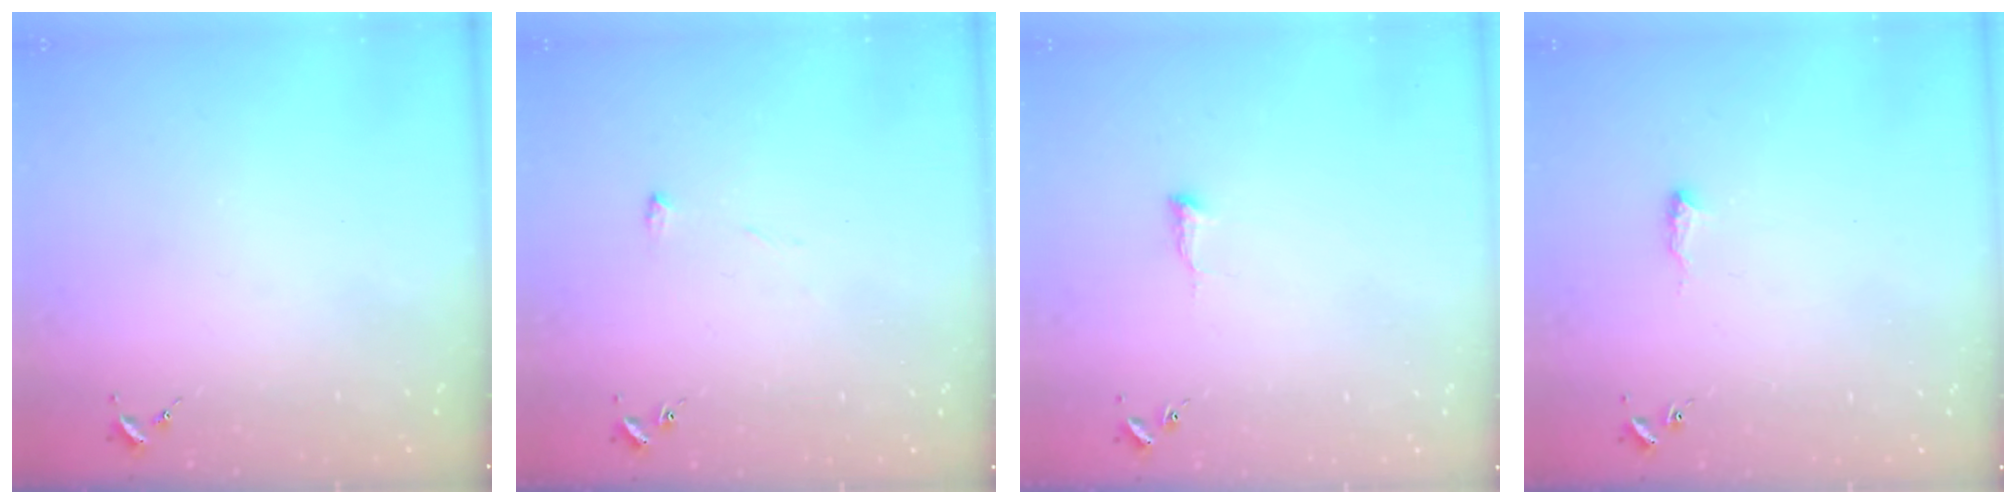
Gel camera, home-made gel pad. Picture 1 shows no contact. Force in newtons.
{"total": 4.9, "press": 4.9, "slide": 0.4}
{"total": 6.5, "press": 6.5, "slide": 0.5}
{"total": 6.4, "press": 6.3, "slide": 0.8}